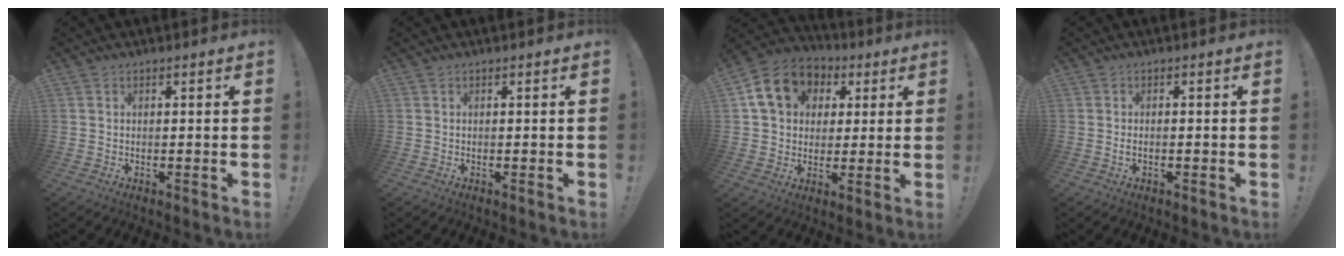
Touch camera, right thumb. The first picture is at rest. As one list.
[{"total": 0.0}, {"total": 14.9, "force": [5.3, 11.8, 7.3], "torque": [-0.103, -0.009, 0.105]}, {"total": 1.1, "force": [-0.3, 0.4, 1.0], "torque": [-0.019, 0.003, -0.005]}]